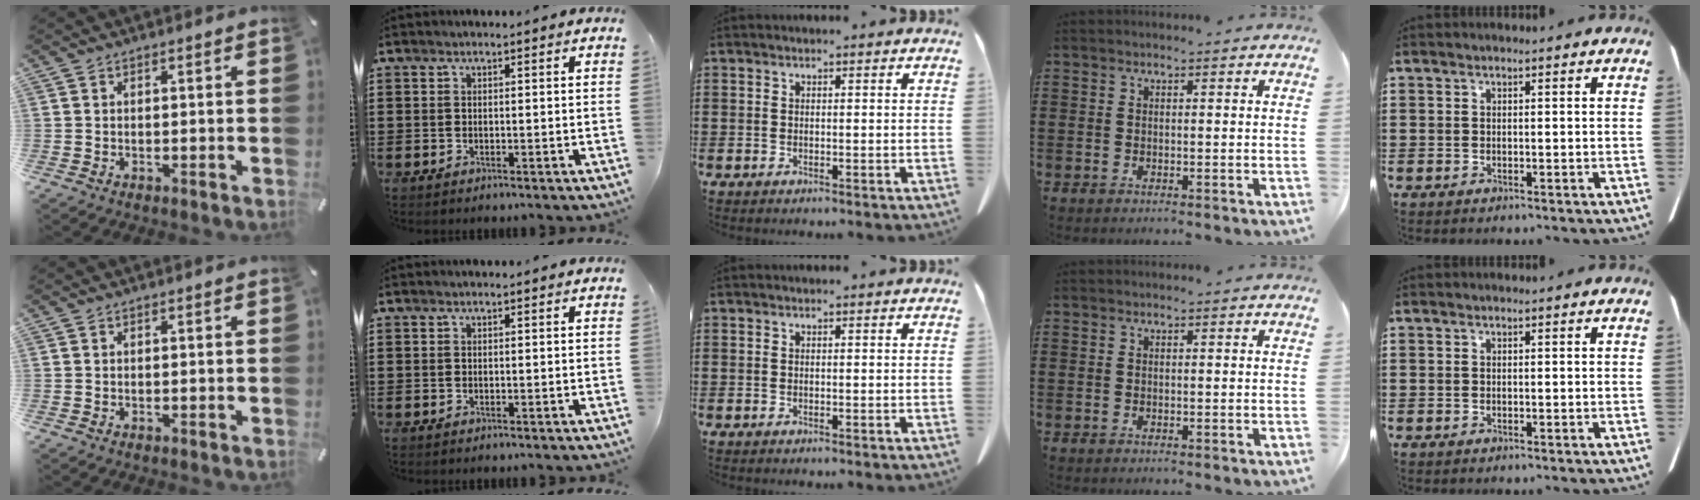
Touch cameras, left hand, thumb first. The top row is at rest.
{}